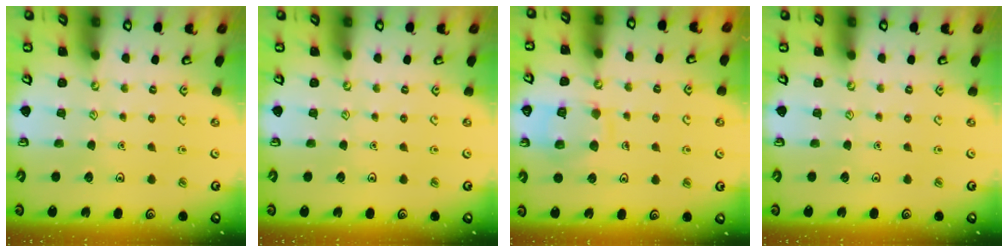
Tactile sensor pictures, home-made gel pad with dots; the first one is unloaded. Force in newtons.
{"total": 0.0}
{"total": 11.6, "press": 11.6, "slide": 1.1}
{"total": 0.0}